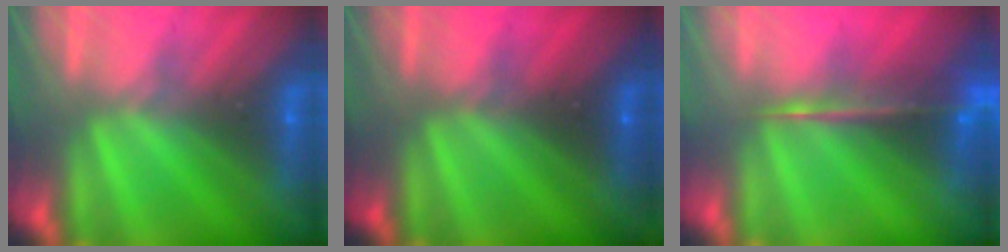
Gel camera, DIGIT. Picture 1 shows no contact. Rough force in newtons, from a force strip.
{"total": 2.0}
{"total": 7.0}